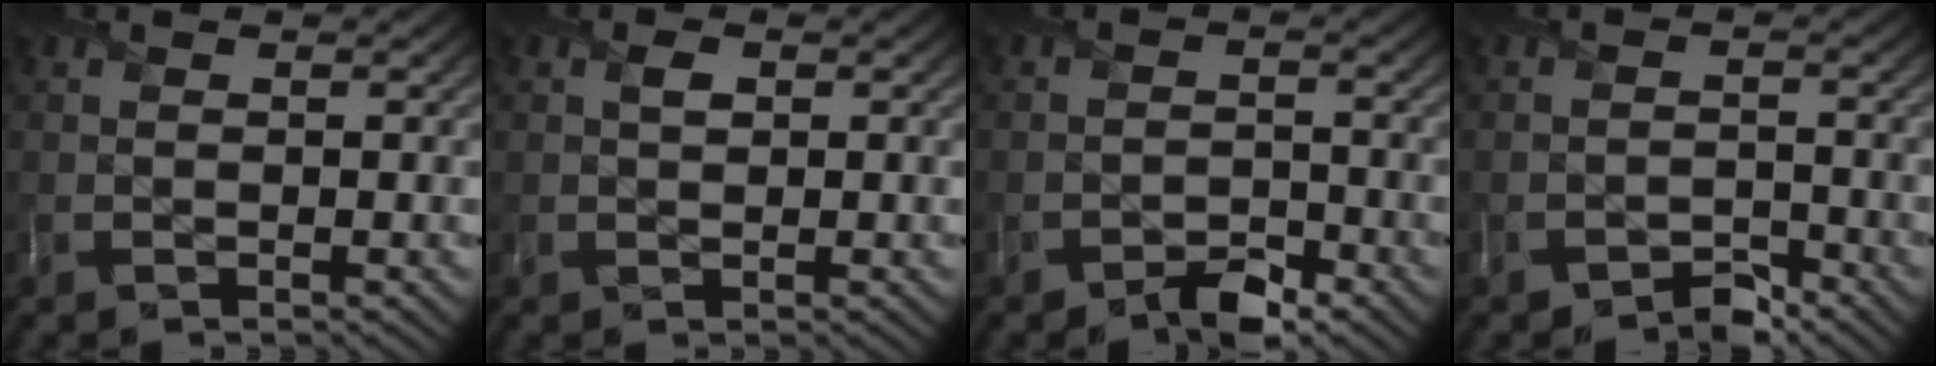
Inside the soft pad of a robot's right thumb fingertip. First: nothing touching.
{"total": 1.0, "force": [0.5, 0.7, 0.6], "torque": [-0.011, 0.001, 0.007]}
{"total": 3.3, "force": [-2.5, 1.5, 1.6], "torque": [-0.023, 0.002, -0.050]}
{"total": 2.5, "force": [-2.2, 1.0, 0.7], "torque": [-0.007, 0.004, -0.046]}